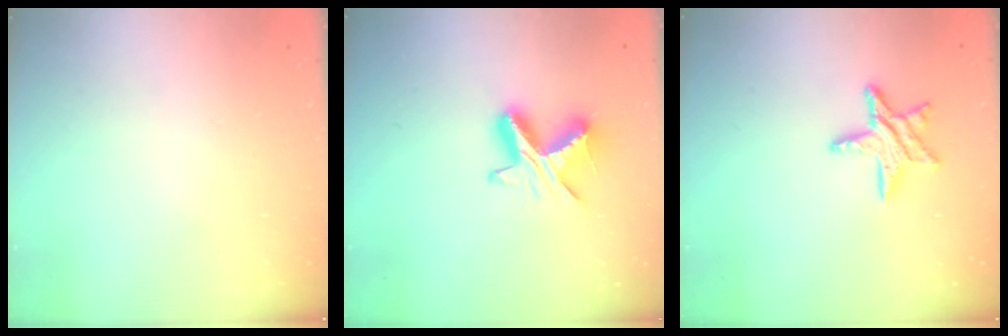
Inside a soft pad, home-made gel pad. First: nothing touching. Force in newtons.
{"total": 9.4, "press": 9.4, "slide": 0.3}
{"total": 8.9, "press": 8.9, "slide": 0.7}